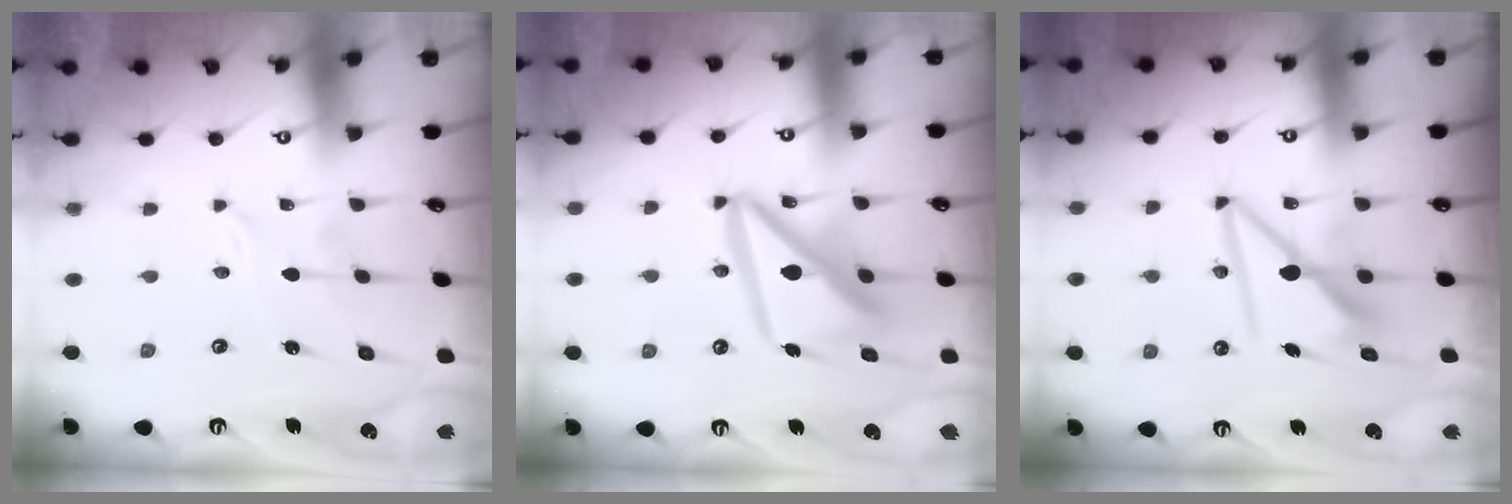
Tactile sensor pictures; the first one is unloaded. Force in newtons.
{"total": 14.9, "press": 14.8, "slide": 1.6}
{"total": 9.9, "press": 9.8, "slide": 1.1}